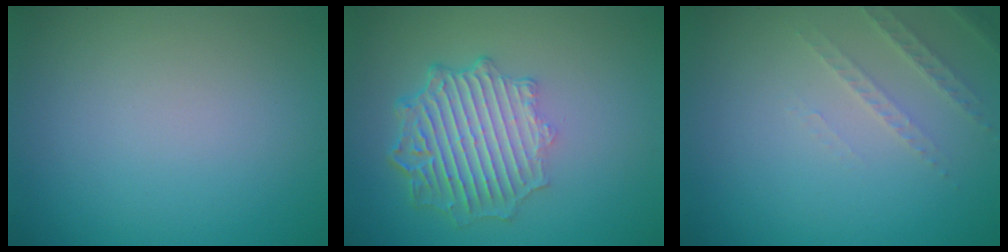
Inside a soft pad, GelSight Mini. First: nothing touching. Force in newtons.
{"total": 6.4, "press": 4.9, "slide": 4.2}
{"total": 1.9, "press": 1.8, "slide": 0.6}